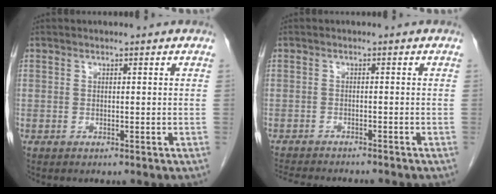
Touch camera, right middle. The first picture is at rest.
{"total": 10.2, "force": [-9.3, 1.4, 3.9], "torque": [-0.057, -0.010, -0.129]}